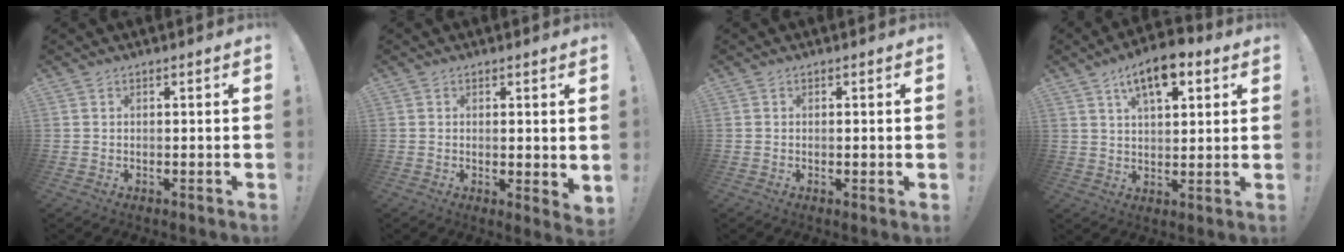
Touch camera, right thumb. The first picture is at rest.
{"total": 2.3, "force": [1.4, 0.9, 1.6], "torque": [-0.009, -0.009, 0.023]}
{"total": 0.7, "force": [-0.1, 0.0, 0.7], "torque": [-0.012, 0.000, 0.000]}
{"total": 10.8, "force": [6.1, 4.8, 7.5], "torque": [-0.111, -0.020, 0.106]}